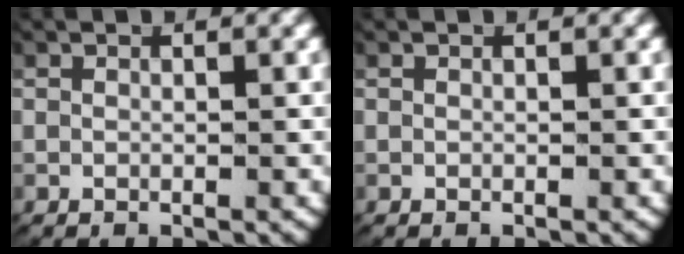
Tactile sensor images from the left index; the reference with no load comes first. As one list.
[{"total": 0.0}]